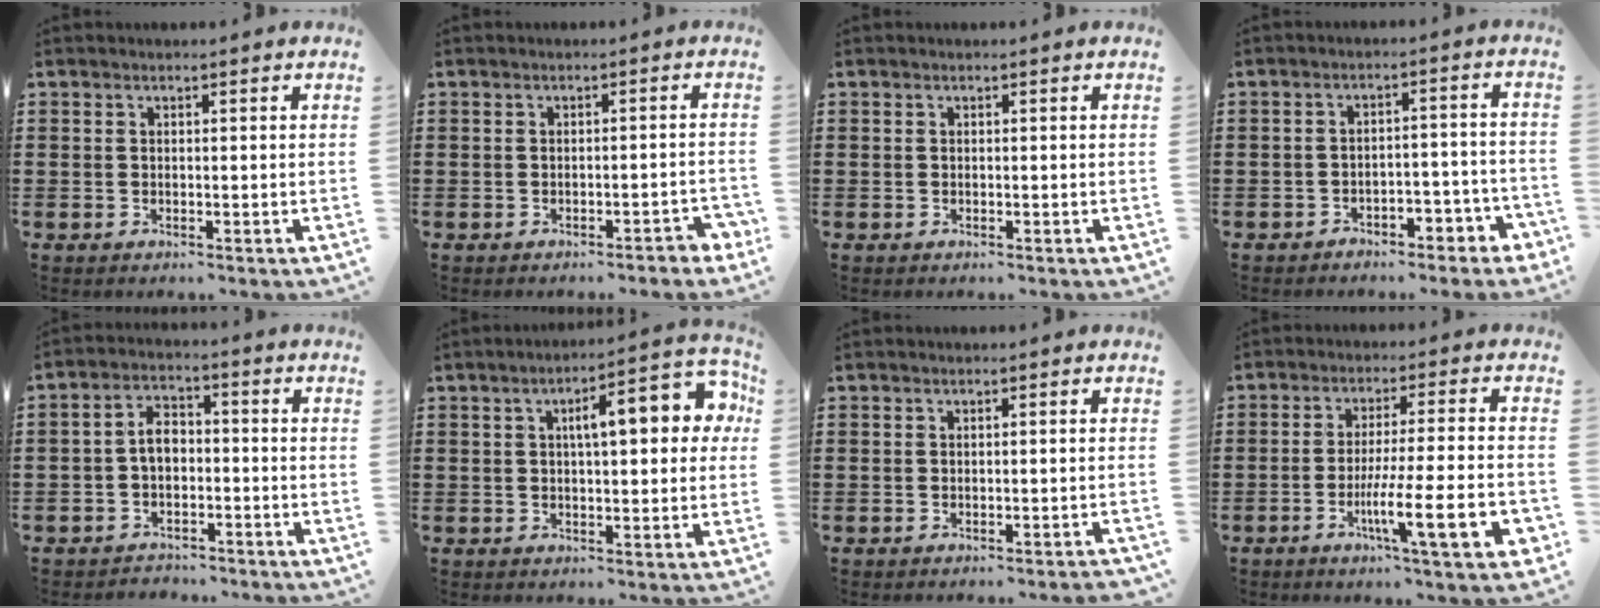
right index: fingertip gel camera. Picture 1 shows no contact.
{"total": 1.8, "force": [-1.5, 0.2, 1.1], "torque": [-0.021, 0.001, -0.030]}
{"total": 0.0}
{"total": 3.5, "force": [-3.1, 1.2, 1.2], "torque": [-0.022, 0.009, -0.061]}
{"total": 4.5, "force": [-1.7, 3.0, 2.8], "torque": [-0.063, 0.013, -0.036]}
{"total": 8.4, "force": [2.2, 2.7, 7.7], "torque": [-0.109, -0.004, 0.025]}
{"total": 0.8, "force": [-0.6, -0.1, 0.5], "torque": [-0.010, -0.003, -0.011]}
{"total": 12.1, "force": [-4.7, 1.4, 11.1], "torque": [-0.201, -0.006, -0.084]}